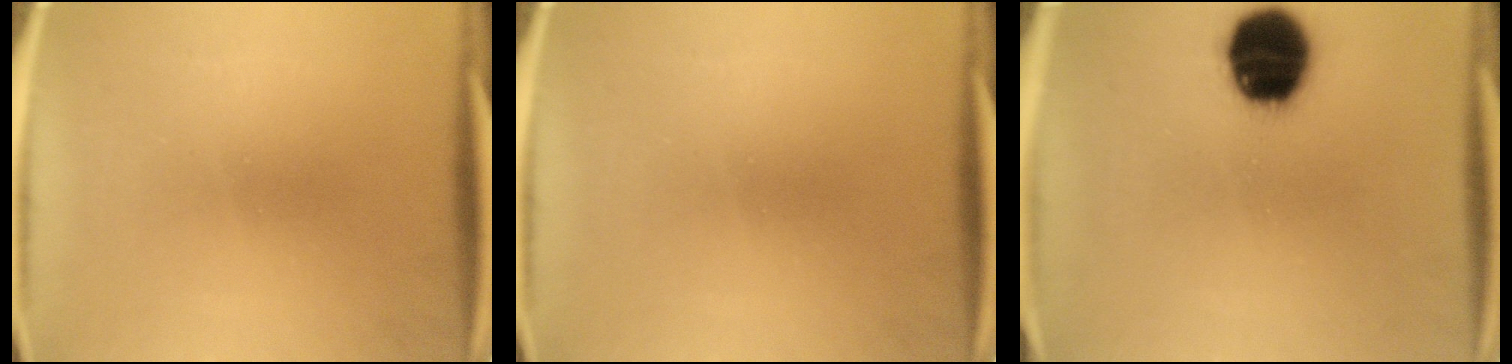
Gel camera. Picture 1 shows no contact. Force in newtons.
{"total": 0.0}
{"total": 17.0}